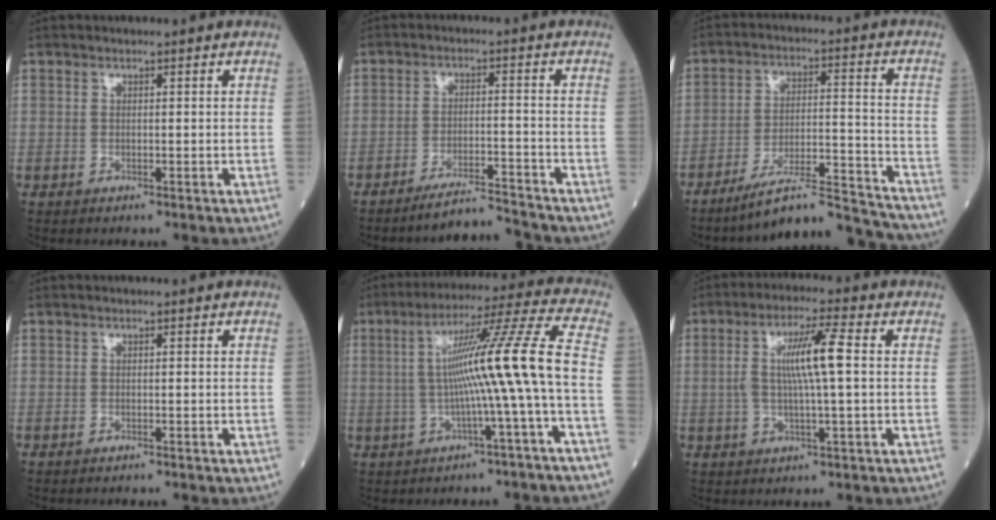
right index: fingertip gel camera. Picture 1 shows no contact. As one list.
[{"total": 7.3, "force": [-7.1, -0.4, 1.2], "torque": [-0.015, 0.002, -0.125]}, {"total": 14.3, "force": [-13.5, 0.7, 4.7], "torque": [-0.063, 0.028, -0.216]}, {"total": 0.6, "force": [-0.6, 0.1, 0.1], "torque": [-0.002, -0.001, -0.012]}, {"total": 13.2, "force": [-1.4, -2.2, 13.0], "torque": [-0.212, 0.022, -0.024]}, {"total": 7.6, "force": [0.8, 0.2, 7.5], "torque": [-0.146, 0.010, 0.015]}]